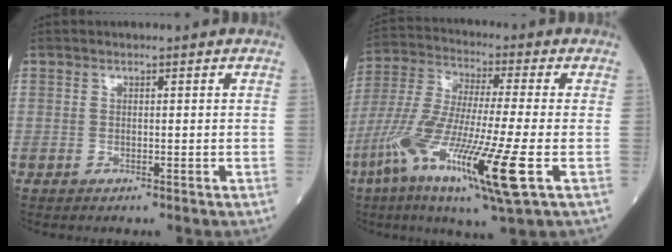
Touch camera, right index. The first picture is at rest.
{"total": 18.2, "force": [-7.2, 0.9, 16.7], "torque": [-0.359, -0.046, -0.137]}